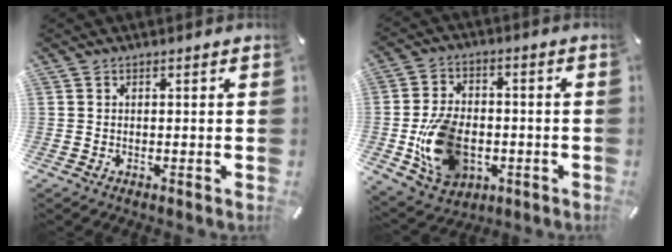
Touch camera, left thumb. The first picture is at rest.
{"total": 15.1, "force": [-3.4, 11.0, 9.7], "torque": [-0.198, 0.009, -0.055]}